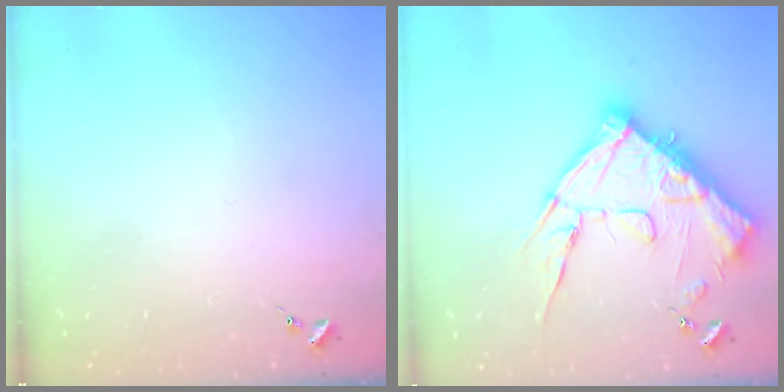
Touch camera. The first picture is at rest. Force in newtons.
{"total": 19.4, "press": 19.4, "slide": 1.0}